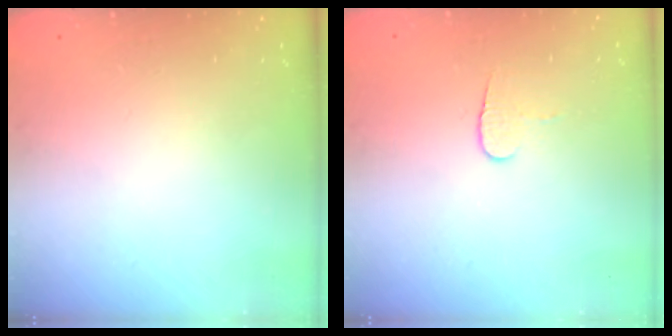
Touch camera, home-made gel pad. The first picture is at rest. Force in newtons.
{"total": 5.3, "press": 5.3, "slide": 0.5}